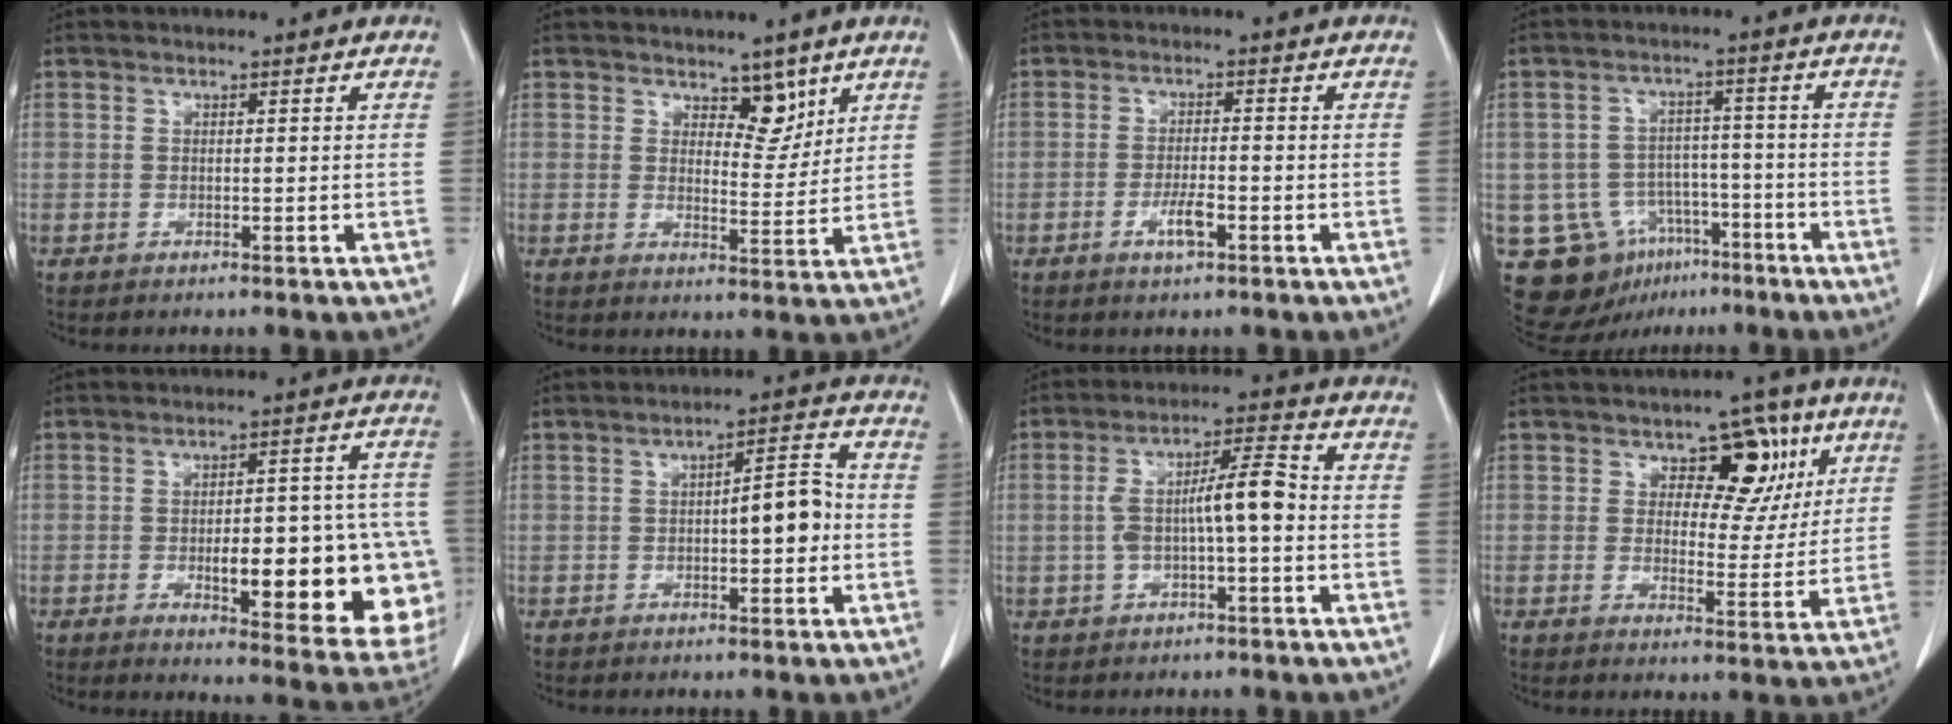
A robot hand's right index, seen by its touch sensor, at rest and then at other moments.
{"total": 4.6, "force": [3.2, 2.2, 2.5], "torque": [-0.024, -0.007, 0.050]}
{"total": 3.5, "force": [-1.7, 0.7, 3.0], "torque": [-0.059, -0.001, -0.029]}
{"total": 11.3, "force": [-5.8, 8.9, 3.7], "torque": [-0.064, 0.025, -0.081]}
{"total": 20.8, "force": [-4.5, 5.8, 19.5], "torque": [-0.164, 0.023, -0.032]}
{"total": 6.2, "force": [-0.6, 1.7, 5.9], "torque": [-0.082, 0.018, -0.010]}
{"total": 7.8, "force": [-0.7, 1.6, 7.6], "torque": [-0.143, 0.027, -0.012]}
{"total": 8.6, "force": [3.9, 5.2, 5.7], "torque": [-0.053, 0.012, 0.053]}